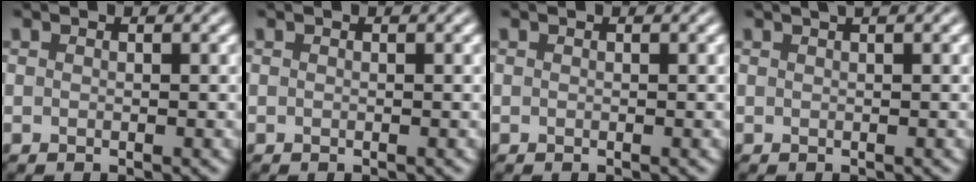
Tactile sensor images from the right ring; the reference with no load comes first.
{"total": 0.0}
{"total": 0.0}
{"total": 0.6, "force": [0.4, 0.1, 0.4], "torque": [-0.009, 0.008, 0.007]}